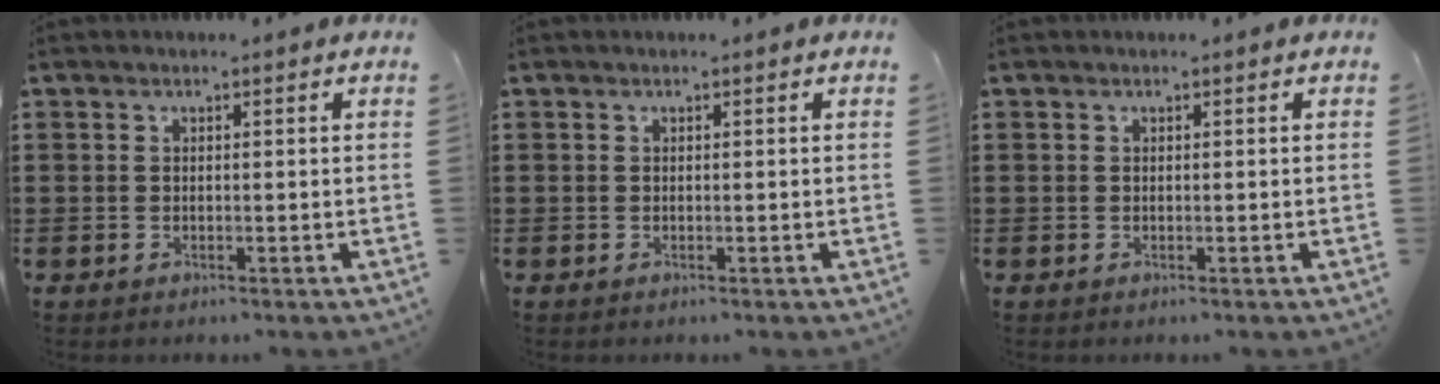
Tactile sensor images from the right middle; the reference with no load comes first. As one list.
[{"total": 0.0}, {"total": 0.0}]